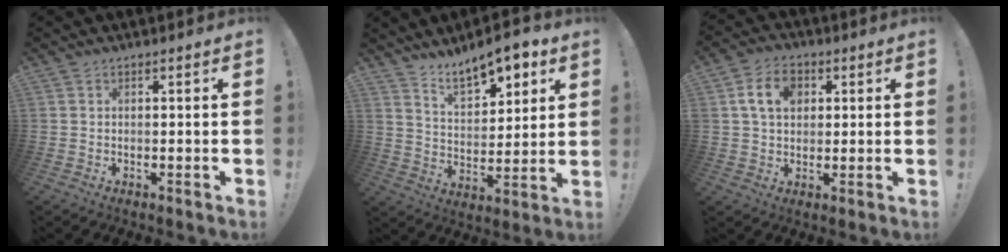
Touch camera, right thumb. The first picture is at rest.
{"total": 12.0, "force": [9.3, 4.9, 5.8], "torque": [-0.094, -0.062, 0.169]}
{"total": 9.5, "force": [2.9, 6.7, 6.0], "torque": [-0.098, 0.013, 0.055]}